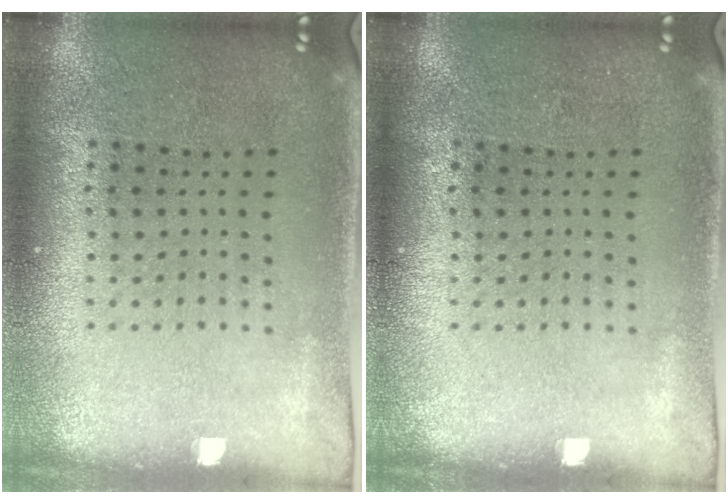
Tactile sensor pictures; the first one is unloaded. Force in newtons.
{"total": 0.0}